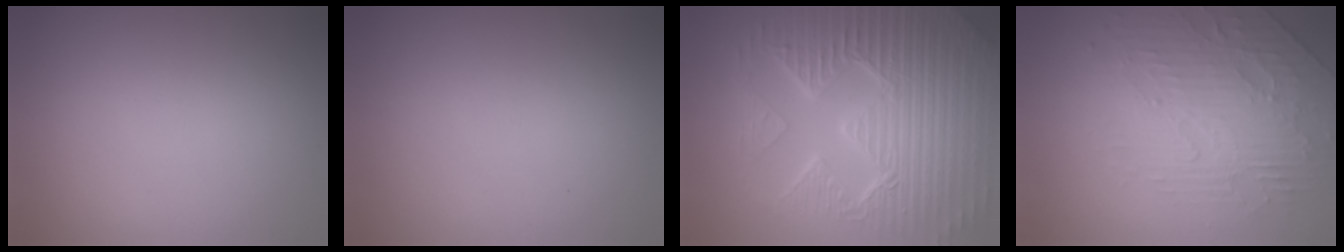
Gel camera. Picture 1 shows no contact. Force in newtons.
{"total": 0.0}
{"total": 9.5, "press": 6.7, "slide": 6.7}
{"total": 3.3, "press": 2.9, "slide": 1.6}